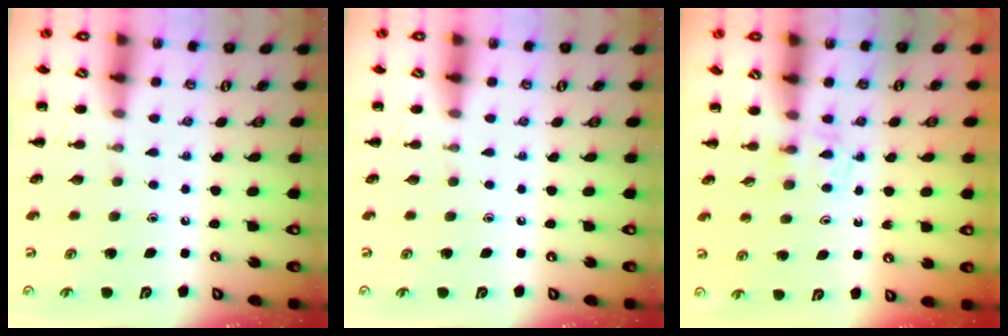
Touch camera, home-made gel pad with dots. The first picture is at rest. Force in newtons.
{"total": 0.0}
{"total": 3.3, "press": 3.1, "slide": 1.1}